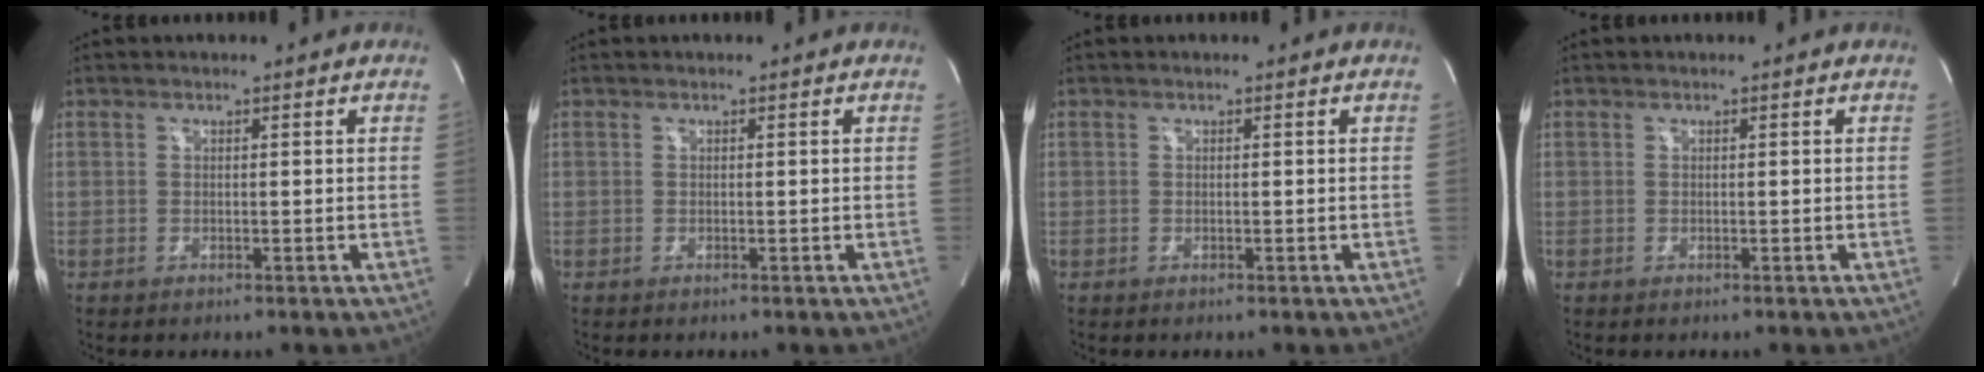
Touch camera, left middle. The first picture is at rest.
{"total": 0.0}
{"total": 0.0}
{"total": 0.0}